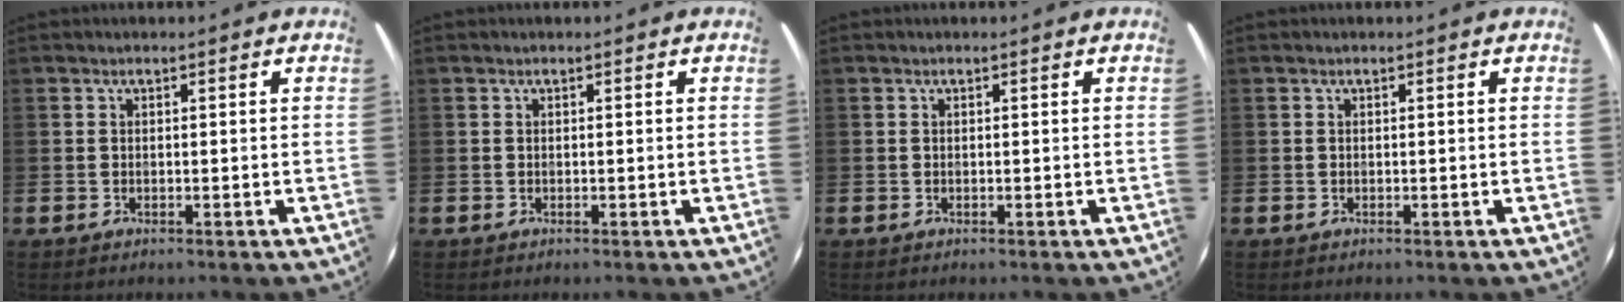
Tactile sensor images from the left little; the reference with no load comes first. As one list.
[{"total": 0.0}, {"total": 0.0}, {"total": 0.0}]